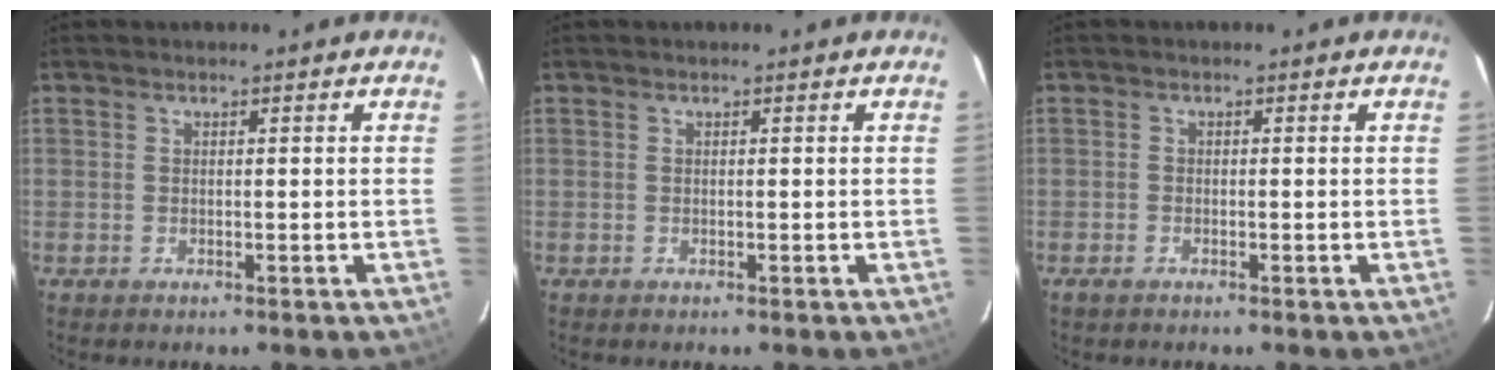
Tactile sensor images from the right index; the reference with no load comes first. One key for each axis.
{"total": 0.0}
{"total": 1.0, "fx": -0.8, "fy": 0.5, "fz": 0.4, "tx": -0.010, "ty": -0.003, "tz": -0.018}